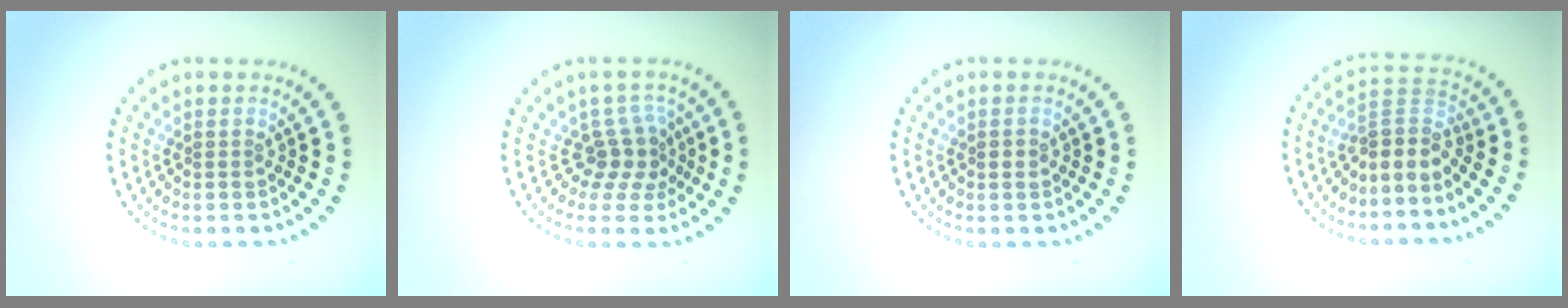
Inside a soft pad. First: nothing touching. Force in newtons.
{"total": 2.8, "press": 1.9, "slide": 2.1}
{"total": 1.1, "press": 1.1, "slide": 0.2}
{"total": 3.1, "press": 2.4, "slide": 2.0}